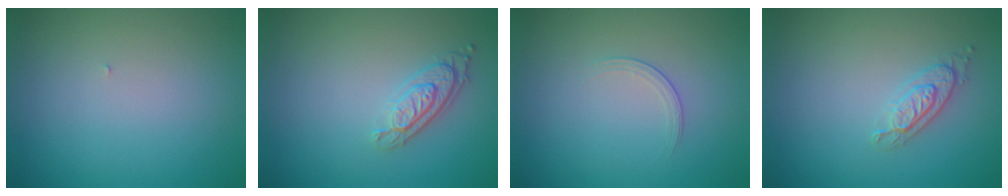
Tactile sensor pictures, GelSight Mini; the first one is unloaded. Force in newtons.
{"total": 3.0, "press": 2.3, "slide": 1.9}
{"total": 1.3, "press": 0.5, "slide": 1.2}
{"total": 2.1, "press": 2.0, "slide": 0.6}